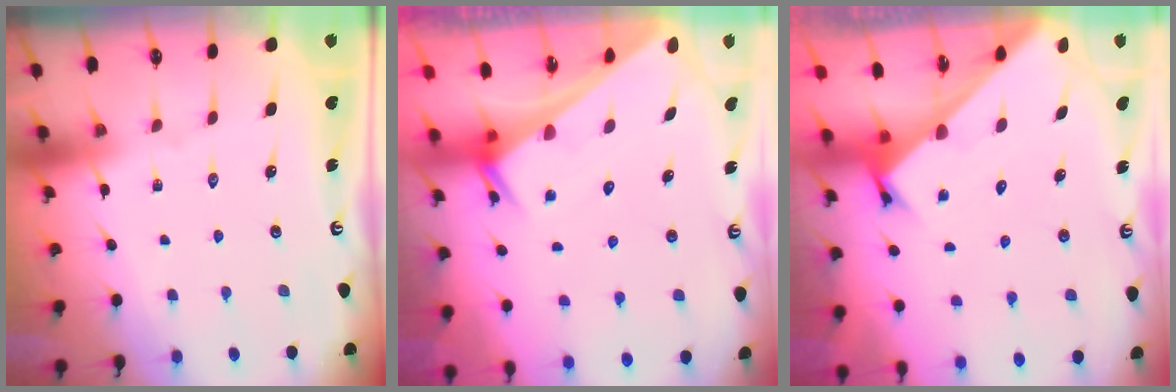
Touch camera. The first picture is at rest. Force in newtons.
{"total": 2.7, "press": 2.7, "slide": 0.1}
{"total": 2.4, "press": 2.4, "slide": 0.2}